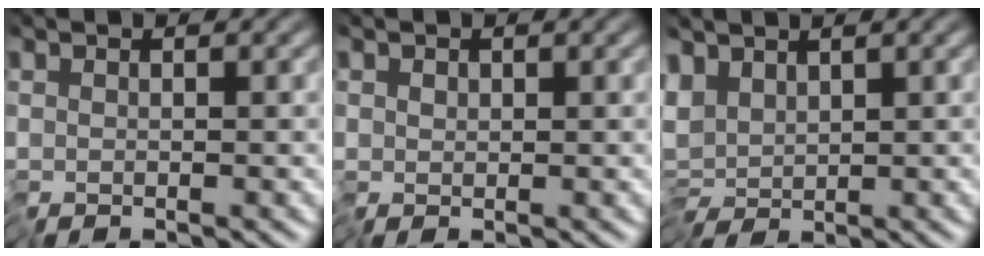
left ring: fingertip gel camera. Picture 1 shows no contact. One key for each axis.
{"total": 0.9, "fx": 0.0, "fy": 0.8, "fz": 0.5, "tx": -0.013, "ty": 0.000, "tz": -0.002}
{"total": 2.9, "fx": 0.0, "fy": 1.9, "fz": 2.3, "tx": -0.040, "ty": 0.001, "tz": -0.003}